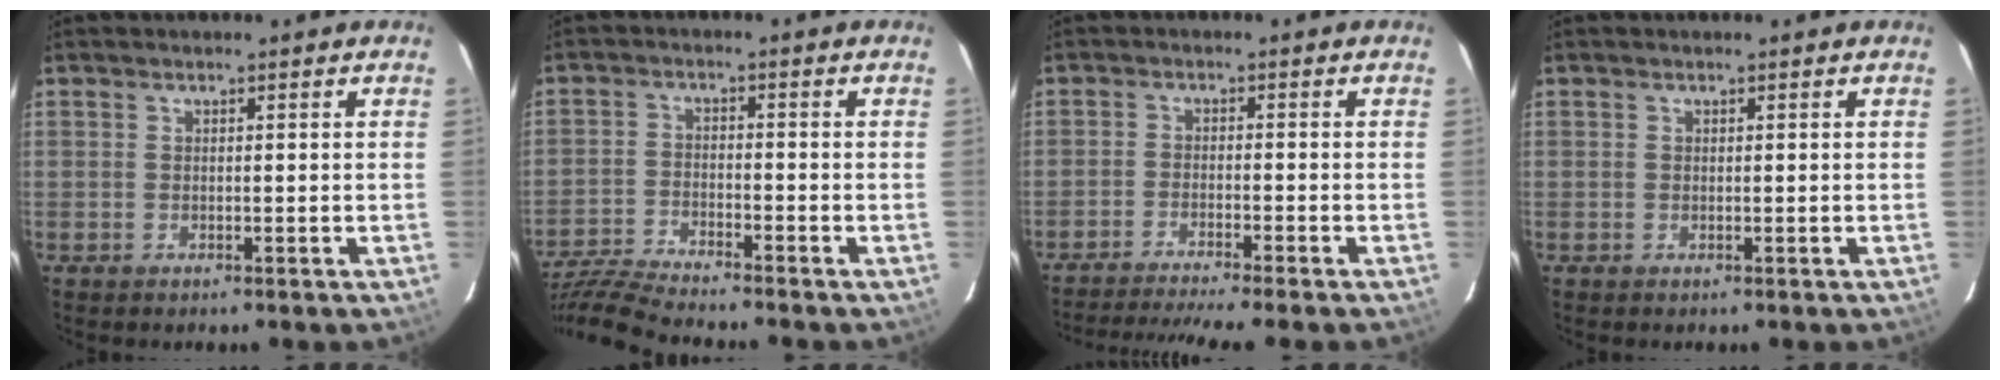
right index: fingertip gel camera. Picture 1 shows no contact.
{"total": 10.6, "force": [-9.8, -0.2, 3.9], "torque": [-0.110, -0.016, -0.187]}
{"total": 11.1, "force": [-9.9, -1.3, 4.9], "torque": [-0.104, -0.012, -0.157]}
{"total": 0.0}